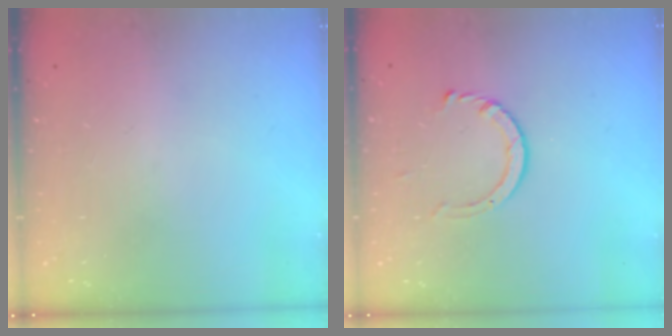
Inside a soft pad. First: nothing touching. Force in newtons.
{"total": 3.3, "press": 3.3, "slide": 0.4}